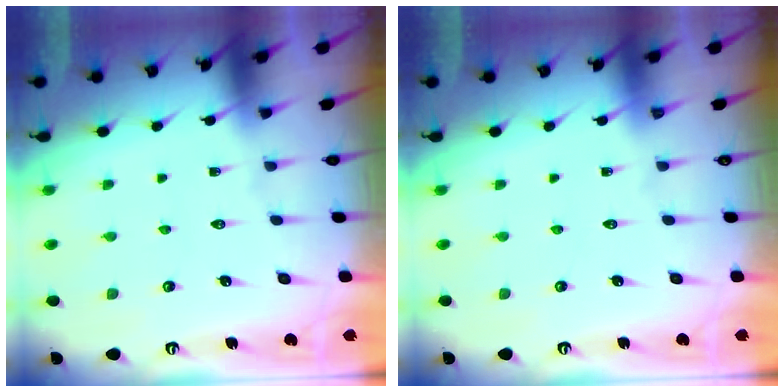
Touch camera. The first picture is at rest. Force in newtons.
{"total": 0.0}